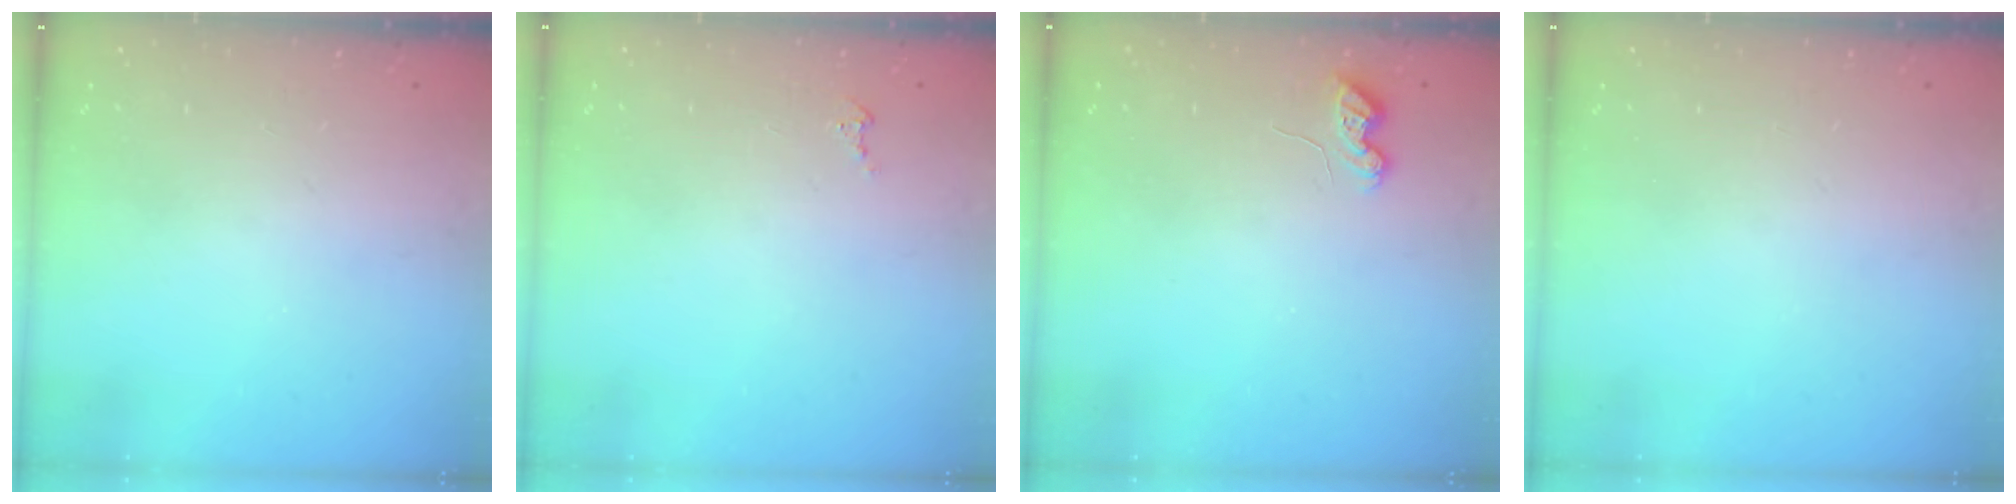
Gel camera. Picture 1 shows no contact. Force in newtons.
{"total": 1.7, "press": 1.7, "slide": 0.1}
{"total": 6.0, "press": 6.0, "slide": 0.5}
{"total": 0.0}